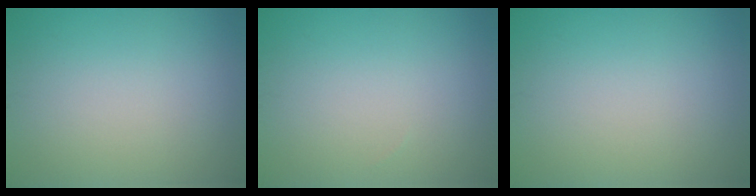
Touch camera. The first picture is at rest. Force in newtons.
{"total": 0.0}
{"total": 0.0}